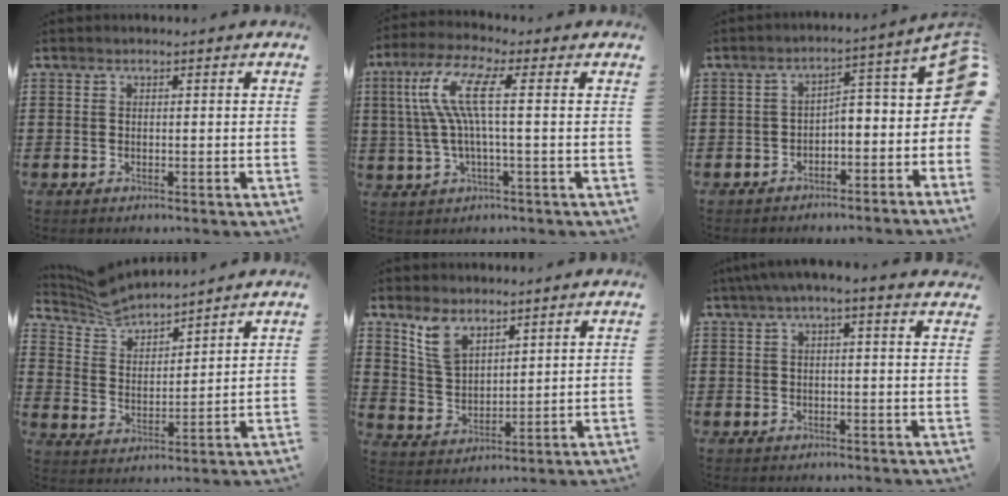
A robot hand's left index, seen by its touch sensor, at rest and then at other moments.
{"total": 9.2, "force": [1.2, 1.6, 9.0], "torque": [-0.200, -0.003, 0.007]}
{"total": 5.1, "force": [-2.6, 2.1, 3.8], "torque": [-0.056, 0.001, -0.053]}
{"total": 5.8, "force": [5.7, 0.8, 0.8], "torque": [-0.043, -0.026, 0.102]}
{"total": 6.8, "force": [5.2, 3.4, 2.7], "torque": [-0.072, -0.004, 0.100]}
{"total": 2.1, "force": [1.1, 0.0, 1.8], "torque": [-0.037, 0.001, 0.019]}